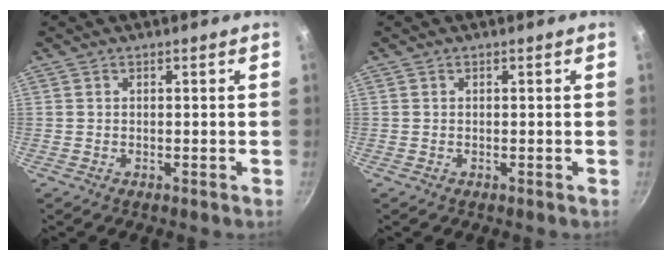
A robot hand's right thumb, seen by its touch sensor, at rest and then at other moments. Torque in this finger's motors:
{"motor_torque": [-0.01, 0.01, -0.15, -0.14, 0.00]}